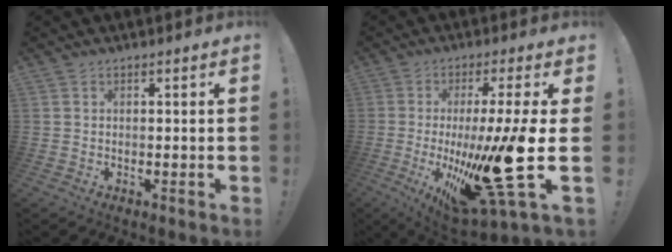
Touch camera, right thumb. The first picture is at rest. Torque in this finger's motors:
{"motor_torque": [1.59, 1.60, 2.14, -0.63, 0.60]}